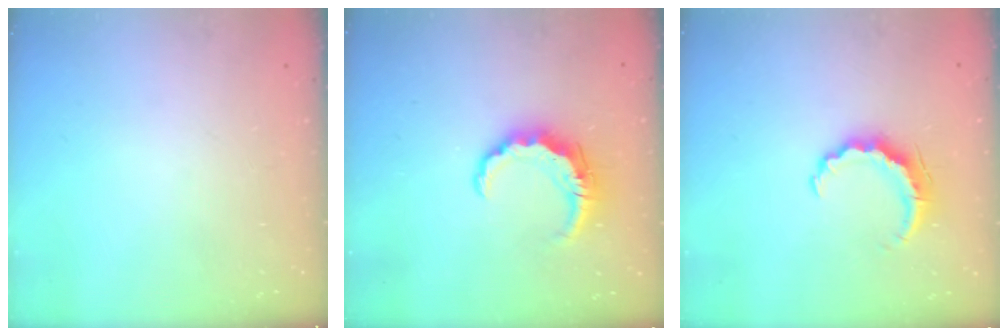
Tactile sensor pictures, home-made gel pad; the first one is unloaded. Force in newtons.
{"total": 7.1, "press": 7.1, "slide": 0.1}
{"total": 7.6, "press": 7.6, "slide": 0.3}